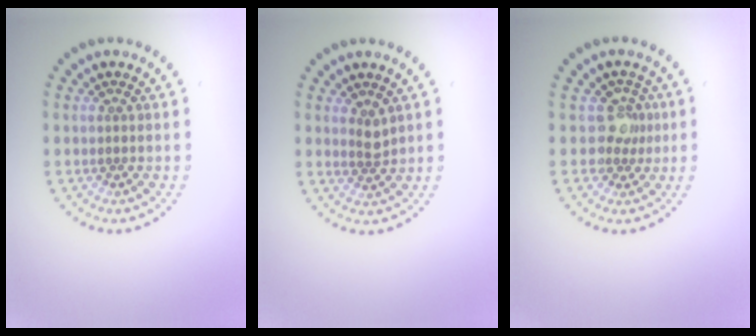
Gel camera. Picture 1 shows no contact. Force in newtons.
{"total": 1.4, "press": 1.1, "slide": 0.7}
{"total": 2.0, "press": 1.5, "slide": 1.4}